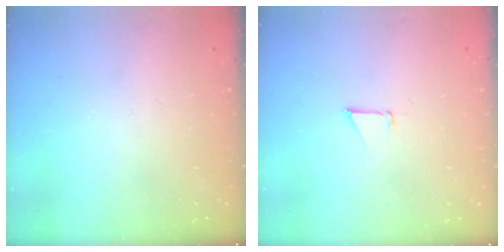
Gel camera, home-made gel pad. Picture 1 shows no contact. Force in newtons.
{"total": 0.9, "press": 0.9, "slide": 0.1}